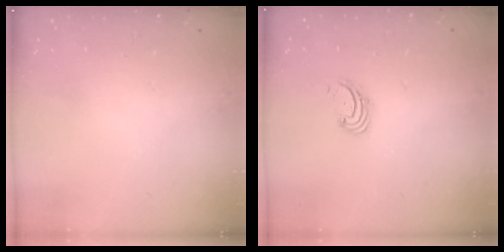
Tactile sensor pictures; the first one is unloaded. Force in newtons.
{"total": 1.6, "press": 1.6, "slide": 0.2}